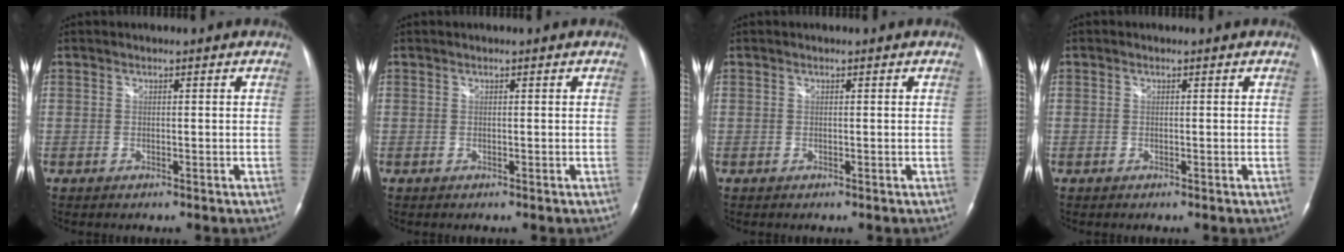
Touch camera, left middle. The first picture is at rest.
{"total": 0.0}
{"total": 0.0}
{"total": 0.0}